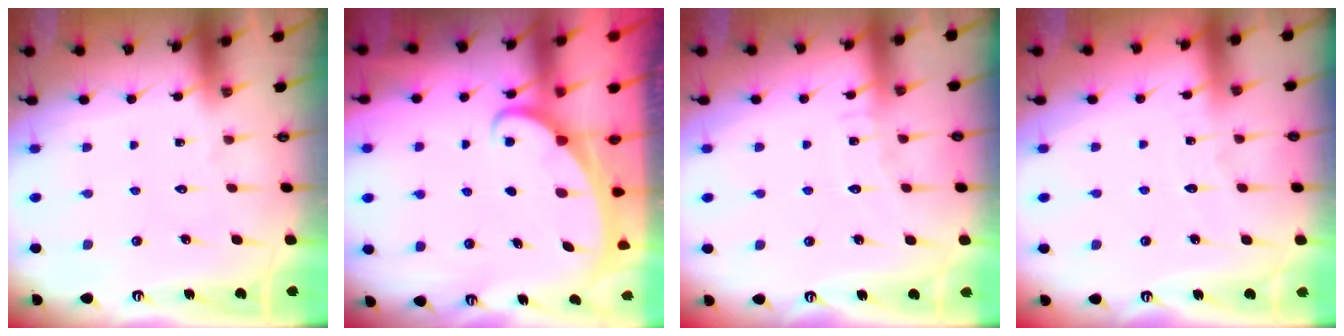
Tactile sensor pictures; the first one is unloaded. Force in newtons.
{"total": 1.9, "press": 1.9, "slide": 0.3}
{"total": 5.1, "press": 5.0, "slide": 0.5}
{"total": 2.3, "press": 2.3, "slide": 0.3}